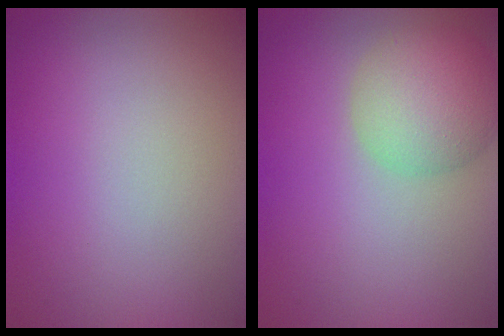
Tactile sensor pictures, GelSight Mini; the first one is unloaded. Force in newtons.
{"total": 5.5, "press": 5.5, "slide": 0.3}